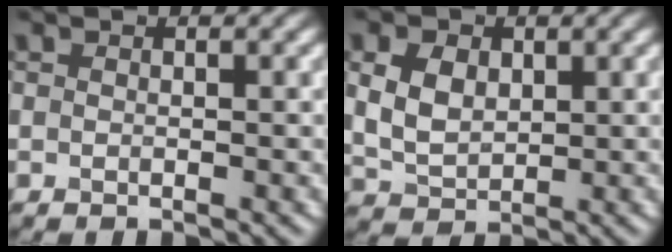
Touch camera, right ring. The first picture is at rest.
{"total": 4.0, "force": [1.0, 2.9, 2.6], "torque": [-0.061, 0.000, 0.020]}